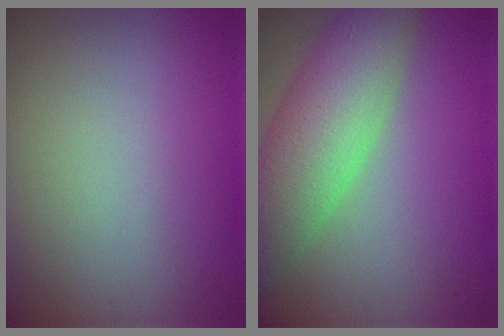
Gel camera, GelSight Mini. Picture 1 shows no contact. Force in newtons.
{"total": 8.2, "press": 8.2, "slide": 0.4}